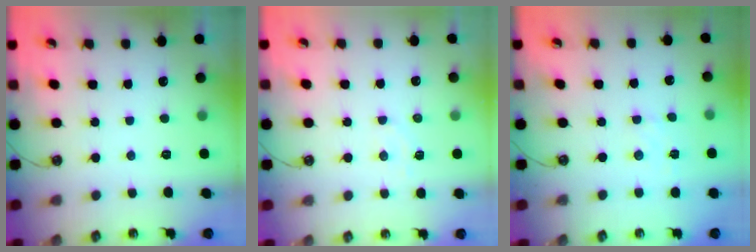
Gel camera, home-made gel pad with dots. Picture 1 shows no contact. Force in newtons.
{"total": 4.6, "press": 4.6, "slide": 0.7}
{"total": 2.9, "press": 2.9, "slide": 0.5}